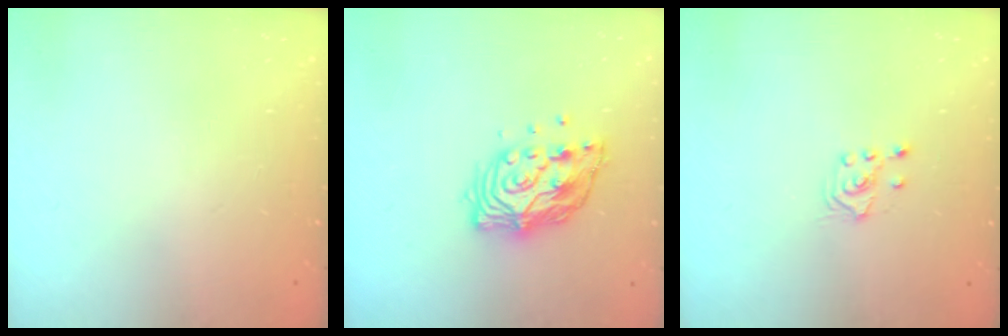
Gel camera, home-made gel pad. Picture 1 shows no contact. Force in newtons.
{"total": 12.1, "press": 12.0, "slide": 0.9}
{"total": 2.6, "press": 2.4, "slide": 0.8}